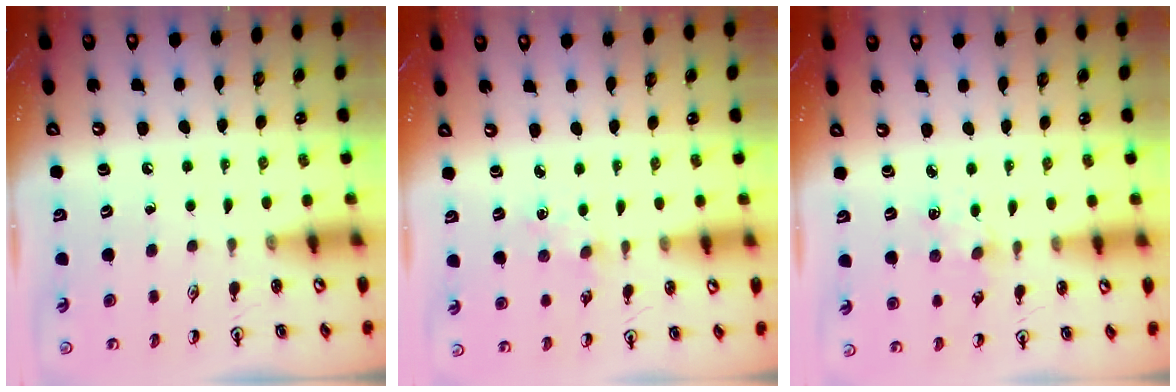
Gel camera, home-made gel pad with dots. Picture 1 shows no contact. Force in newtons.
{"total": 1.3, "press": 1.3, "slide": 0.2}
{"total": 4.0, "press": 4.0, "slide": 0.5}